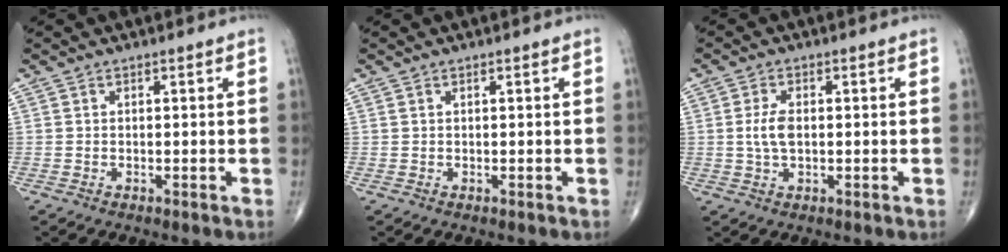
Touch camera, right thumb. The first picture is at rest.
{"total": 0.0}
{"total": 4.1, "force": [0.0, 2.1, 3.5], "torque": [-0.076, 0.001, 0.000]}